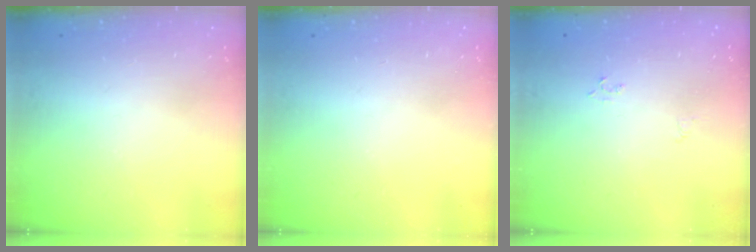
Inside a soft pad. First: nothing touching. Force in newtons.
{"total": 0.0}
{"total": 2.3, "press": 2.3, "slide": 0.2}